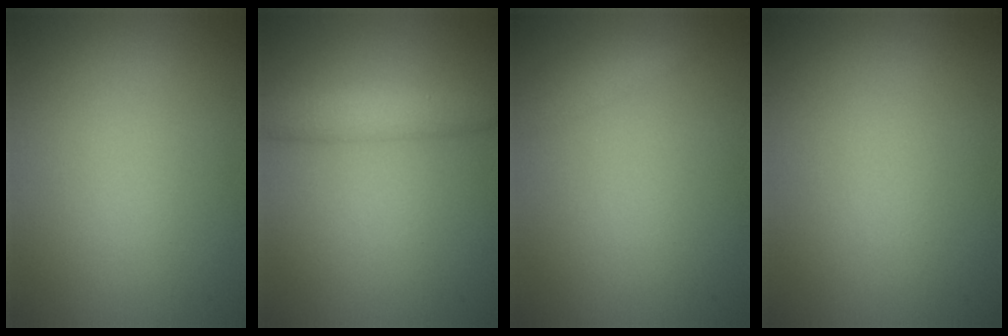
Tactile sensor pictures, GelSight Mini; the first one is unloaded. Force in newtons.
{"total": 2.7, "press": 2.7, "slide": 0.2}
{"total": 1.0, "press": 1.0, "slide": 0.0}
{"total": 0.0}